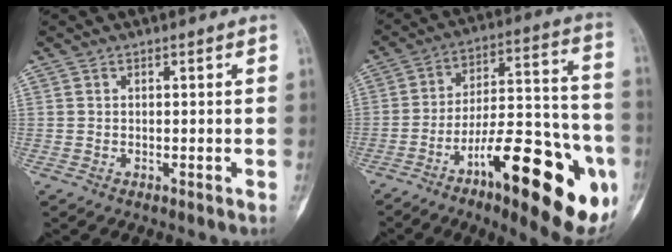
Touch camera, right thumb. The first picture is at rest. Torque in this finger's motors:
{"motor_torque": [2.24, 2.29, 0.40, -0.38, 0.22]}